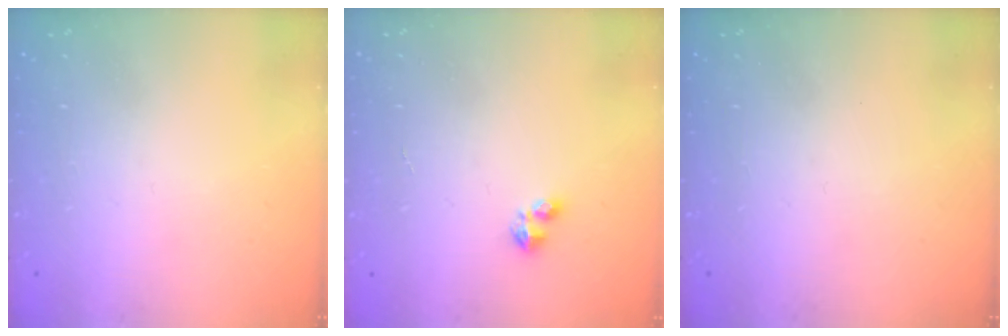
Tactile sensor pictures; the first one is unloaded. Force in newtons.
{"total": 2.4, "press": 2.4, "slide": 0.5}
{"total": 0.0}